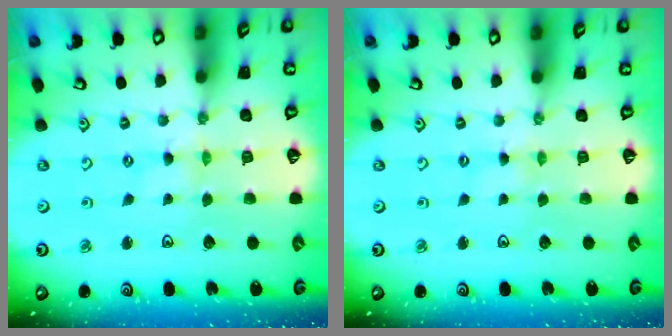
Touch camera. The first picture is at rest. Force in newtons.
{"total": 1.5, "press": 1.5, "slide": 0.2}